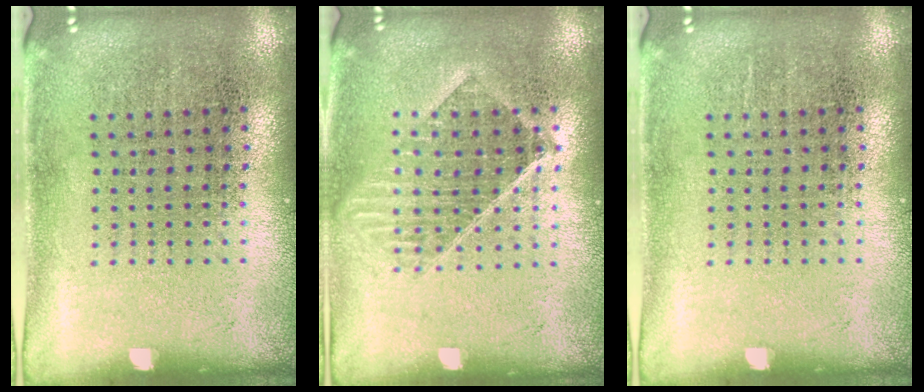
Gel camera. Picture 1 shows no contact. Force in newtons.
{"total": 1.4, "press": 1.3, "slide": 0.6}
{"total": 0.0}